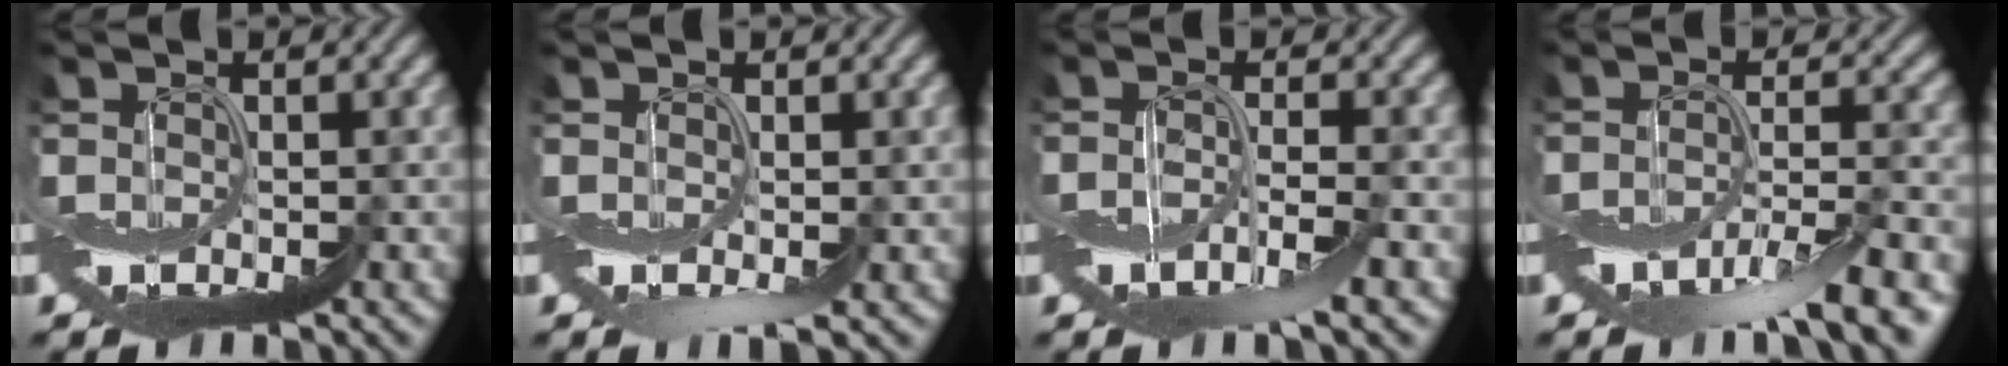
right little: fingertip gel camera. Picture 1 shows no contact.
{"total": 1.2, "force": [-0.4, 0.4, 1.1], "torque": [-0.016, -0.003, -0.006]}
{"total": 3.5, "force": [-1.3, 0.9, 3.1], "torque": [-0.058, -0.003, -0.028]}
{"total": 7.0, "force": [-4.1, 2.0, 5.4], "torque": [-0.092, -0.007, -0.067]}